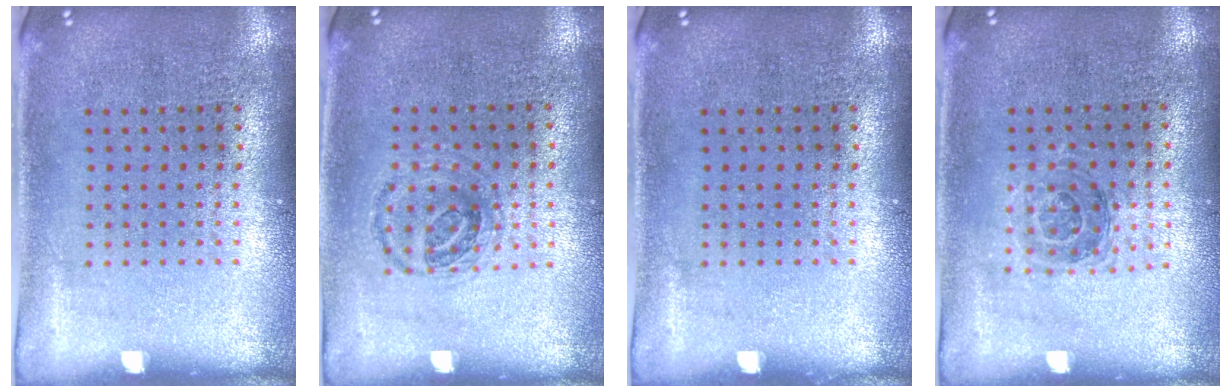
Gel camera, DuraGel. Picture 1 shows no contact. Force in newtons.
{"total": 0.9, "press": 0.9, "slide": 0.1}
{"total": 0.0}
{"total": 1.1, "press": 1.0, "slide": 0.3}